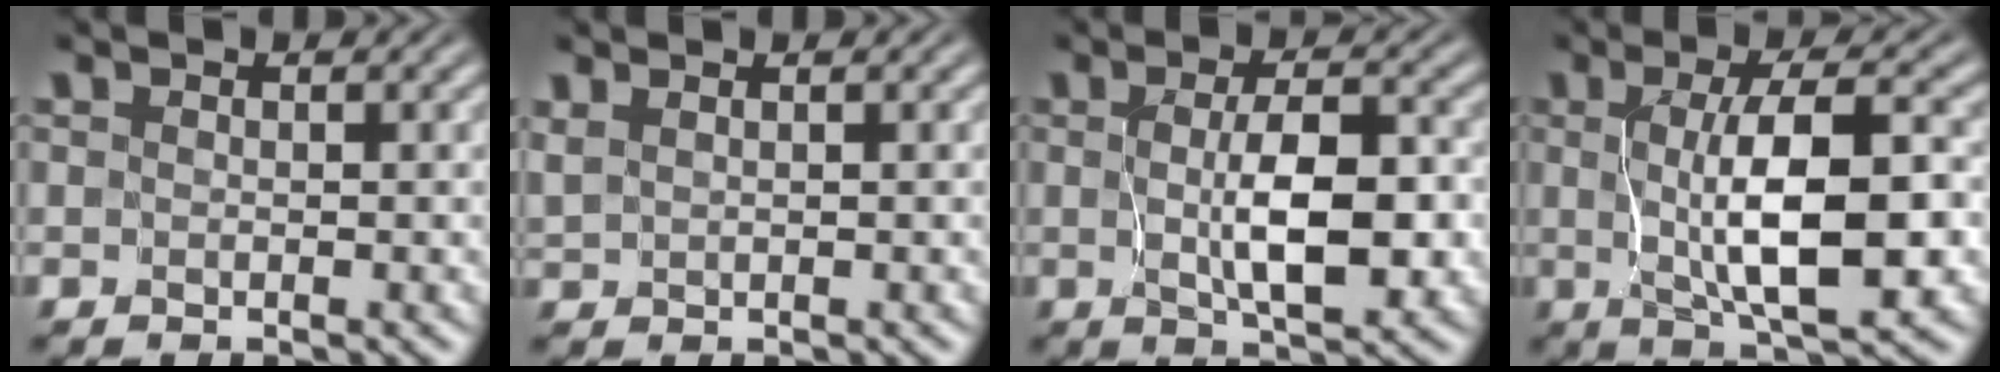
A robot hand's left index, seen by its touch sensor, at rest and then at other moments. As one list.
[{"total": 1.0, "force": [0.9, 0.3, 0.4], "torque": [-0.008, 0.003, 0.022]}, {"total": 5.7, "force": [-0.3, 2.1, 5.3], "torque": [-0.093, -0.006, -0.002]}, {"total": 8.1, "force": [-0.2, 2.4, 7.7], "torque": [-0.120, 0.000, -0.002]}]